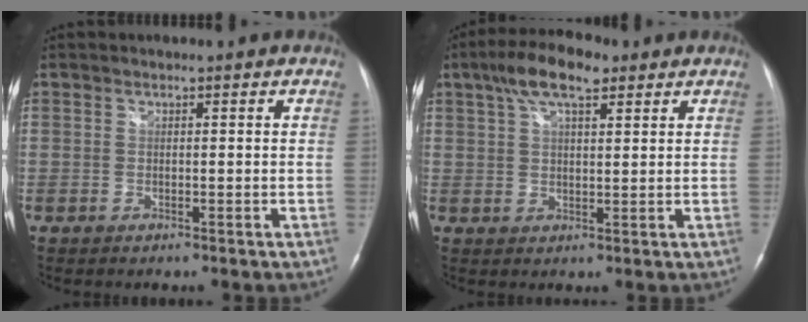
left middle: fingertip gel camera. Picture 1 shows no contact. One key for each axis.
{"total": 8.4, "fx": 5.0, "fy": 2.7, "fz": 6.2, "tx": -0.120, "ty": 0.024, "tz": 0.086}